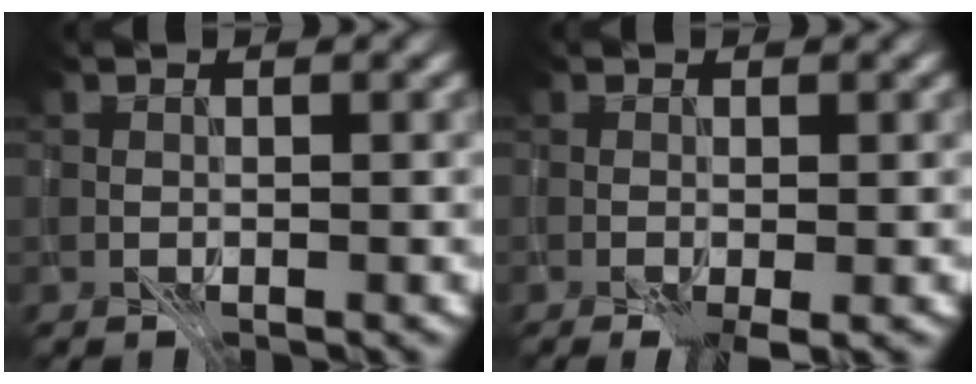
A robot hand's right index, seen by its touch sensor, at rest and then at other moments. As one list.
[{"total": 2.2, "force": [-1.0, 0.6, 1.9], "torque": [-0.029, 0.007, -0.008]}]